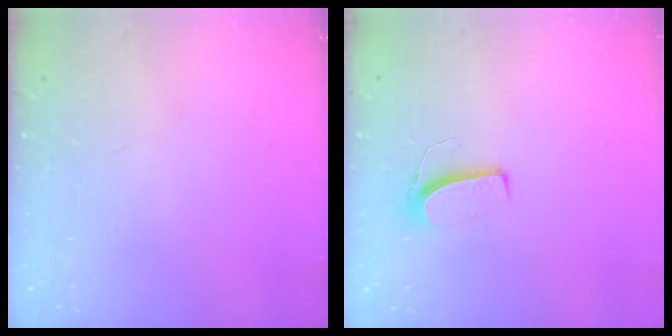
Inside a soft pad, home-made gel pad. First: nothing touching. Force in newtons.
{"total": 6.6, "press": 6.6, "slide": 0.5}